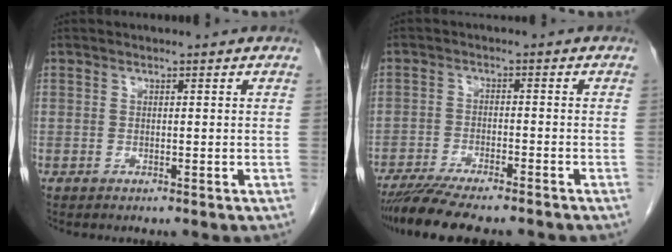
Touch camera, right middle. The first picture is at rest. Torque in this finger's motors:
{"motor_torque": [1.09, -1.05, 0.17, 0.07]}